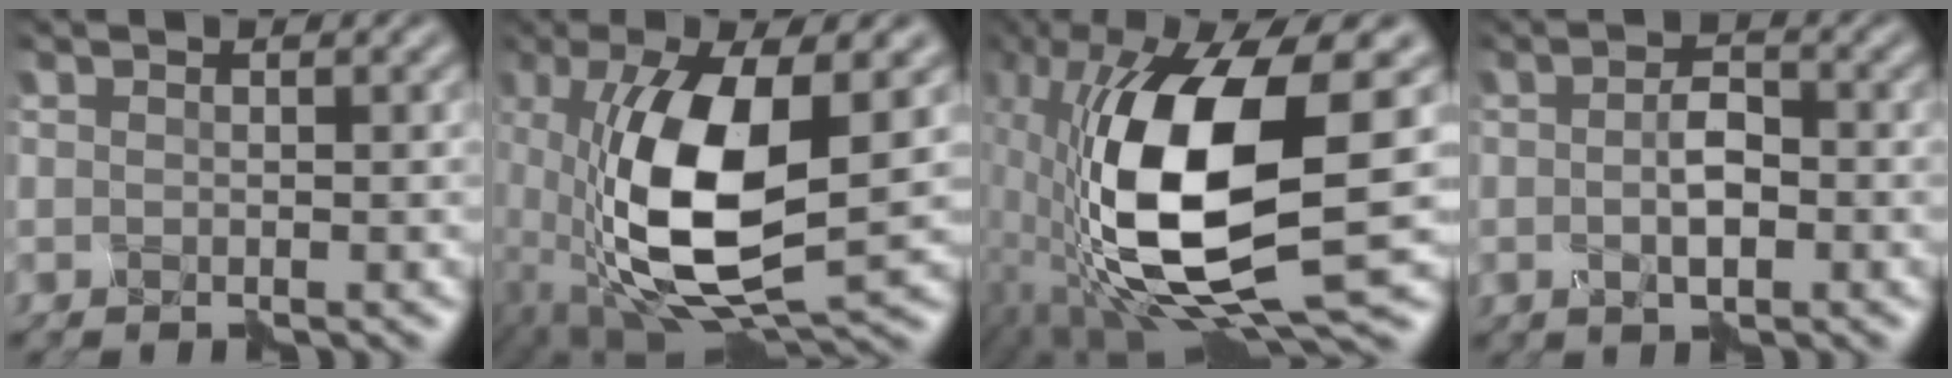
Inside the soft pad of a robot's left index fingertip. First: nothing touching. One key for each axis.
{"total": 11.4, "fx": -0.4, "fy": 4.9, "fz": 10.3, "tx": -0.223, "ty": -0.014, "tz": 0.003}
{"total": 13.7, "fx": -0.5, "fy": 5.1, "fz": 12.7, "tx": -0.252, "ty": -0.010, "tz": -0.003}
{"total": 2.0, "fx": -0.5, "fy": 0.5, "fz": 1.9, "tx": -0.043, "ty": 0.005, "tz": -0.007}